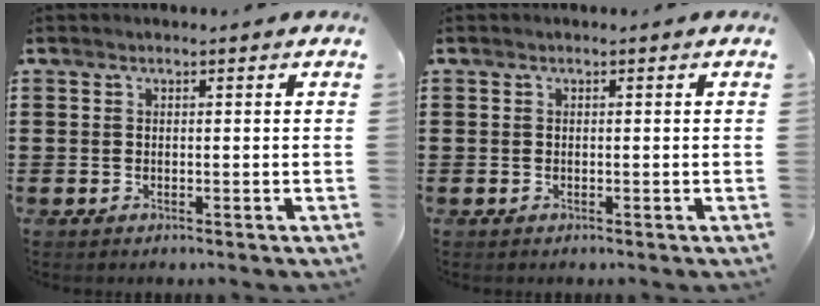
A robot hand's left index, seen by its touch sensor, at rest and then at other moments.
{"total": 0.0}